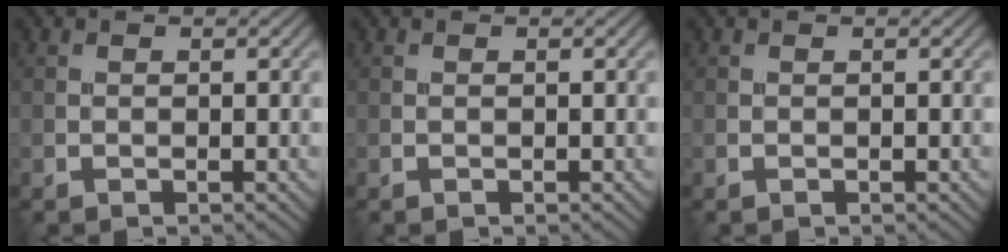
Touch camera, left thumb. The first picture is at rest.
{"total": 0.0}
{"total": 0.0}